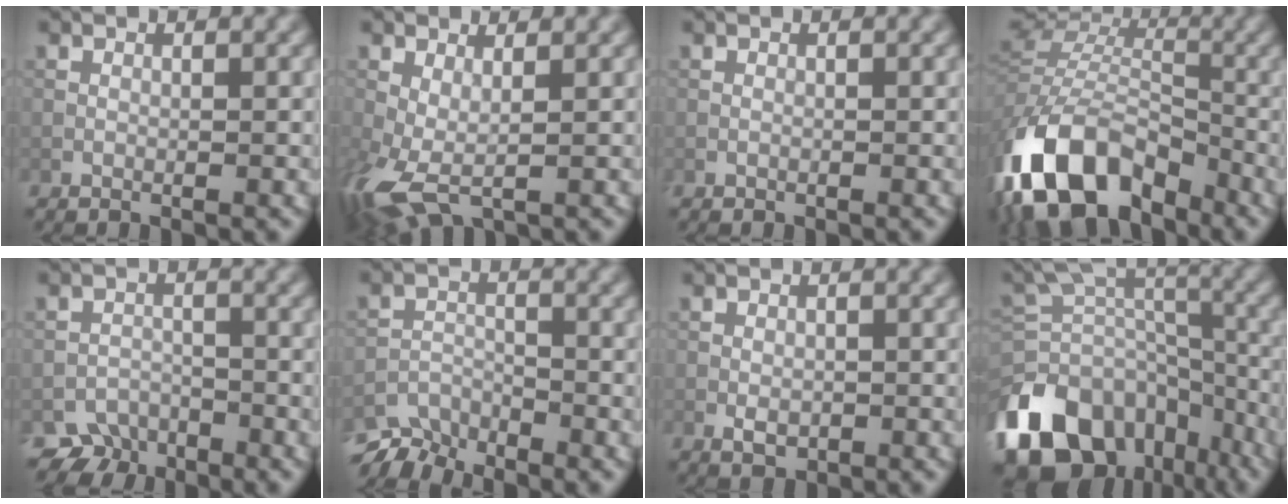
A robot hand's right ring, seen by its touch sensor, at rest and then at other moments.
{"total": 5.0, "force": [-0.8, 2.7, 4.2], "torque": [-0.103, -0.009, -0.017]}
{"total": 0.0}
{"total": 14.2, "force": [-7.3, 8.8, 8.4], "torque": [-0.189, 0.002, -0.145]}
{"total": 3.3, "force": [-2.7, 1.9, 0.2], "torque": [0.011, -0.002, -0.044]}
{"total": 5.3, "force": [-4.9, 1.6, 1.1], "torque": [-0.018, -0.017, -0.090]}
{"total": 1.5, "force": [-0.5, 1.0, 1.0], "torque": [-0.016, 0.000, -0.010]}
{"total": 15.3, "force": [-10.1, 9.1, 7.0], "torque": [-0.177, -0.003, -0.161]}